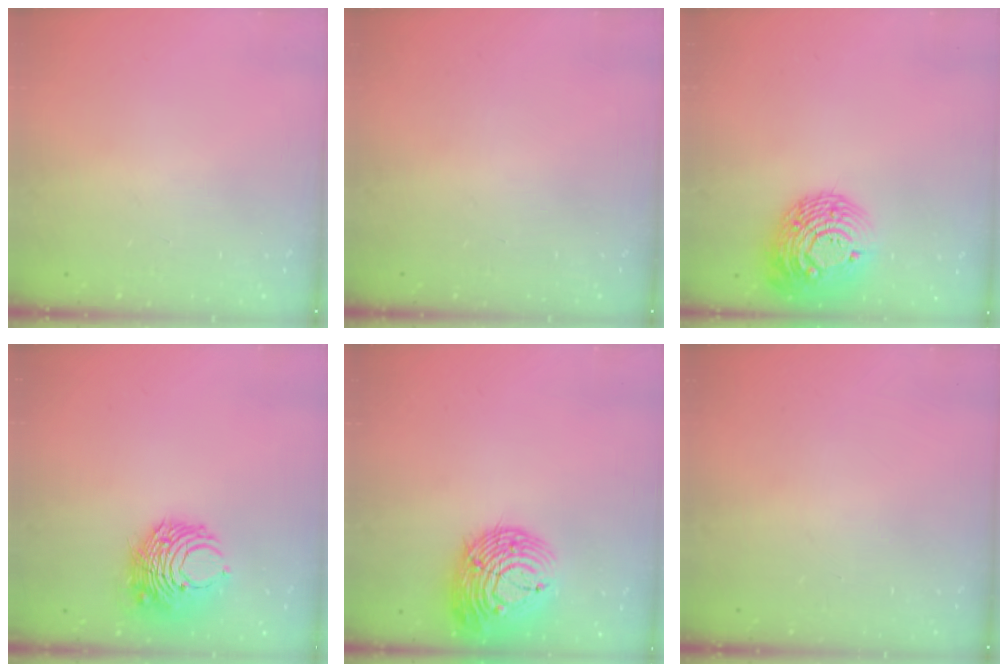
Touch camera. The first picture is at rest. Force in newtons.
{"total": 0.0}
{"total": 17.2, "press": 17.2, "slide": 1.1}
{"total": 8.9, "press": 8.8, "slide": 0.7}
{"total": 16.6, "press": 16.5, "slide": 2.2}
{"total": 0.0}